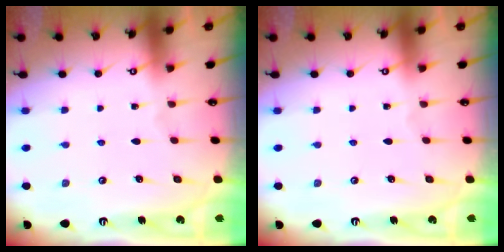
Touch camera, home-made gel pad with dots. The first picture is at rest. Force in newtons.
{"total": 0.0}